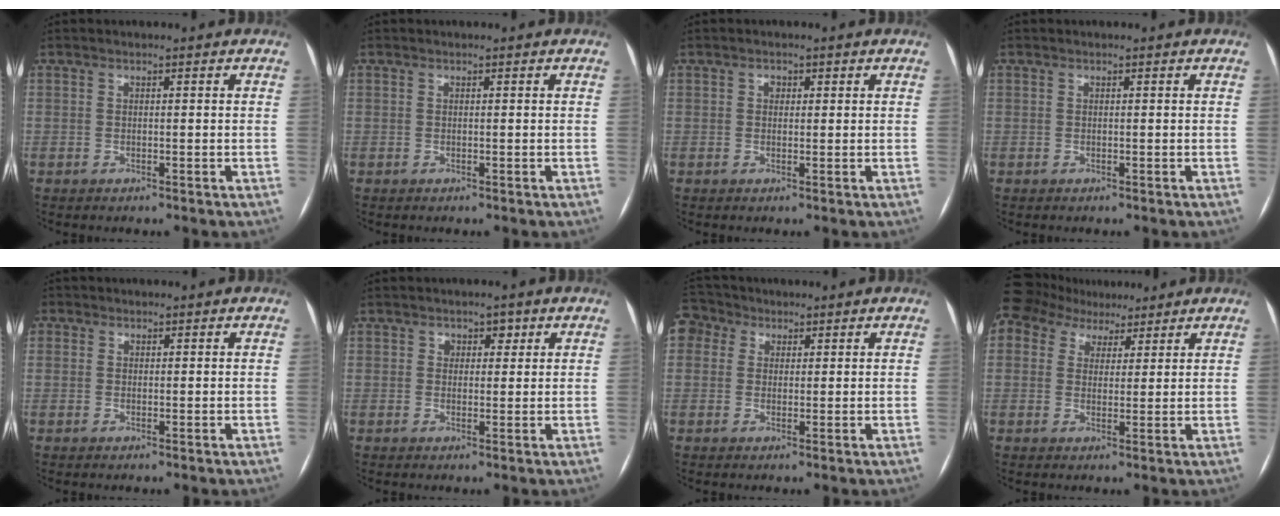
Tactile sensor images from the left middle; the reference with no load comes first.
{"total": 0.0}
{"total": 1.1, "force": [0.4, 0.9, 0.6], "torque": [-0.010, 0.003, 0.005]}
{"total": 0.0}
{"total": 1.4, "force": [0.4, 1.3, 0.3], "torque": [0.004, 0.002, 0.003]}
{"total": 2.1, "force": [1.0, 1.6, 1.0], "torque": [-0.008, 0.003, 0.013]}
{"total": 5.5, "force": [2.5, 4.6, 1.8], "torque": [-0.047, 0.030, 0.049]}
{"total": 10.3, "force": [8.9, 4.7, 2.3], "torque": [-0.058, 0.037, 0.154]}